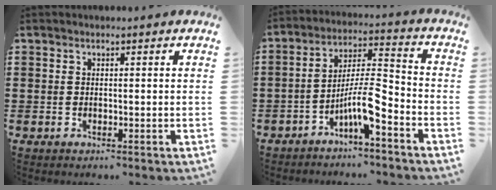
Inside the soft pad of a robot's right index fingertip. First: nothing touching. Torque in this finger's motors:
{"motor_torque": [2.14, 0.00, 0.46, 0.21]}